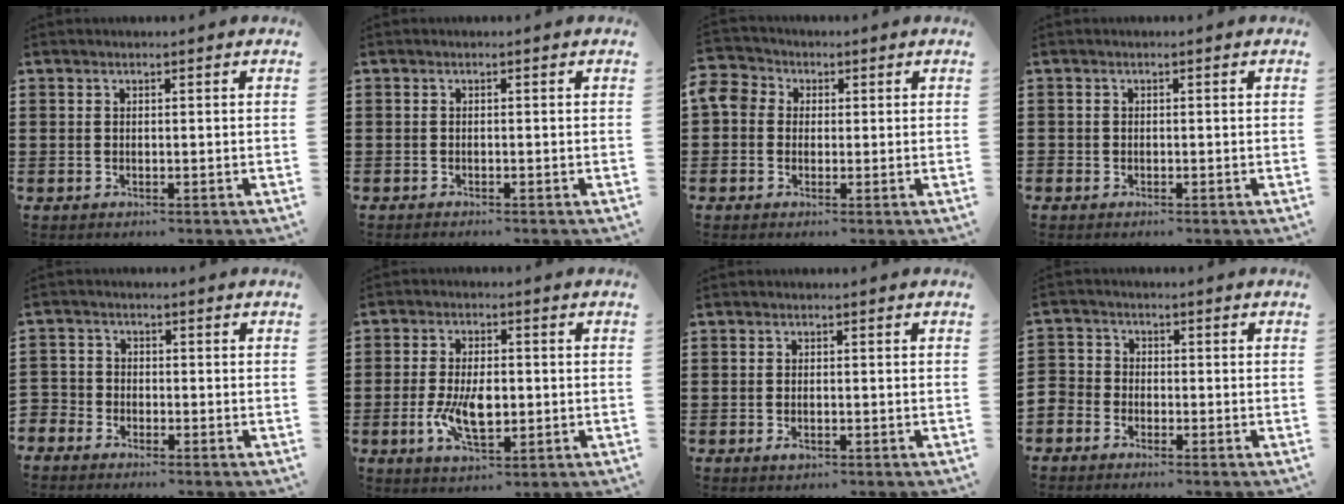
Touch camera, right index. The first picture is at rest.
{"total": 0.6, "force": [-0.6, -0.1, 0.0], "torque": [-0.001, -0.003, -0.013]}
{"total": 3.8, "force": [-0.1, 3.5, 1.4], "torque": [-0.046, 0.010, -0.008]}
{"total": 0.7, "force": [-0.5, 0.5, 0.0], "torque": [-0.001, 0.002, -0.012]}
{"total": 2.5, "force": [-2.2, 1.1, -0.3], "torque": [-0.005, 0.001, -0.050]}
{"total": 7.7, "force": [-1.2, 3.7, 6.6], "torque": [-0.134, -0.005, -0.025]}
{"total": 1.2, "force": [-0.4, 0.5, 1.0], "torque": [-0.028, -0.006, -0.010]}
{"total": 2.8, "force": [-2.3, 1.6, -0.1], "torque": [-0.018, 0.000, -0.054]}